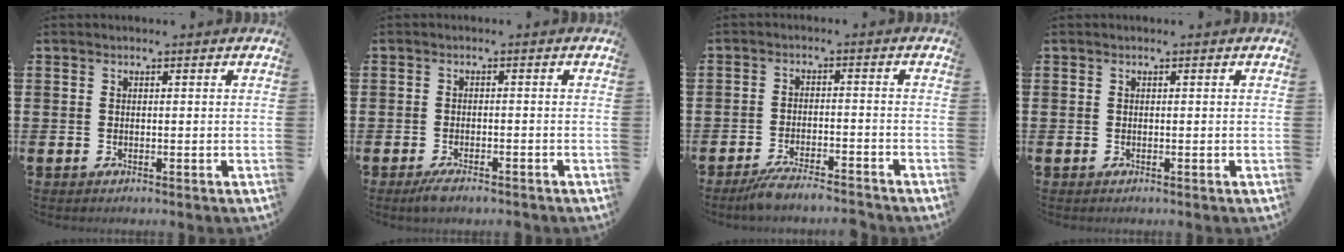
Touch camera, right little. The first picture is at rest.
{"total": 1.8, "force": [-1.4, 0.4, 1.1], "torque": [-0.021, 0.002, -0.027]}
{"total": 3.9, "force": [-3.6, 0.1, 1.6], "torque": [-0.026, -0.002, -0.067]}
{"total": 0.0}